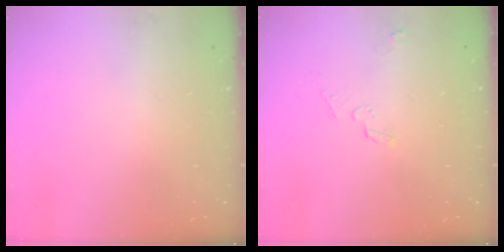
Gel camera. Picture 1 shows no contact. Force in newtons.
{"total": 3.0, "press": 2.9, "slide": 0.8}